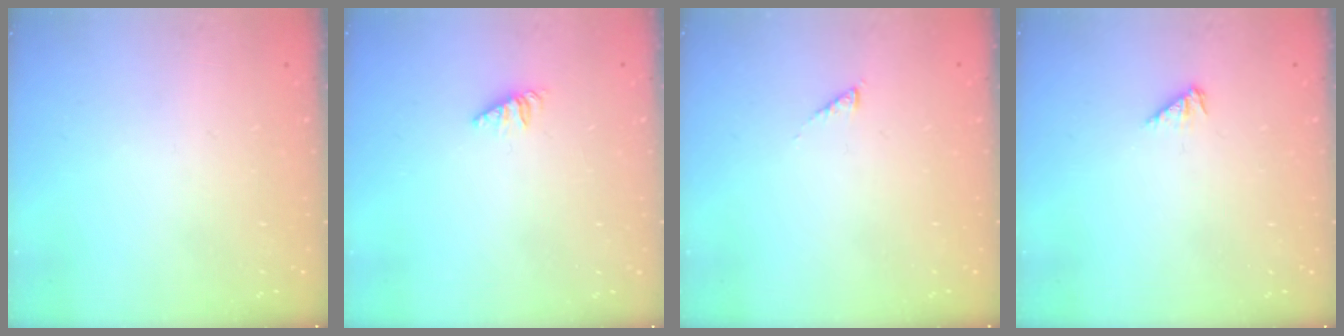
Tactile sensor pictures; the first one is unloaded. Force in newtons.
{"total": 1.3, "press": 1.3, "slide": 0.3}
{"total": 1.3, "press": 1.3, "slide": 0.3}
{"total": 2.6, "press": 2.5, "slide": 0.6}